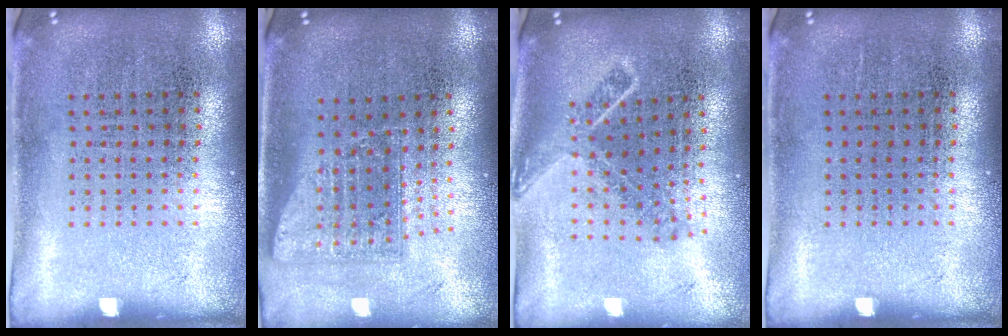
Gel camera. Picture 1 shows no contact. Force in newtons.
{"total": 1.7, "press": 1.3, "slide": 1.0}
{"total": 1.8, "press": 1.4, "slide": 1.2}
{"total": 0.0}